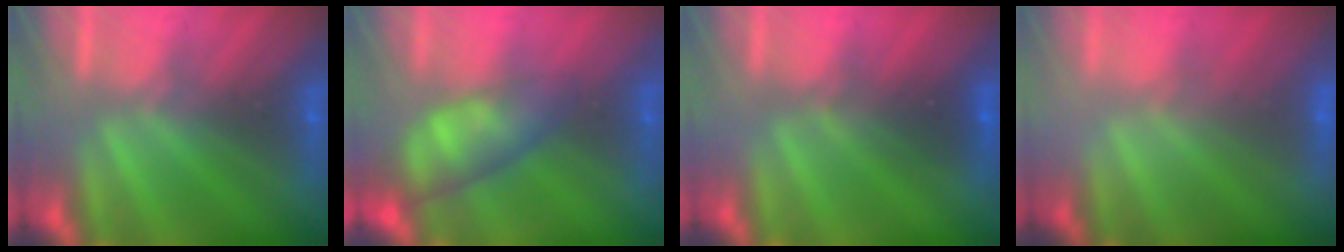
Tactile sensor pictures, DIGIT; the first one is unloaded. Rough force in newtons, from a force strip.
{"total": 4.8}
{"total": 2.8}
{"total": 2.4}